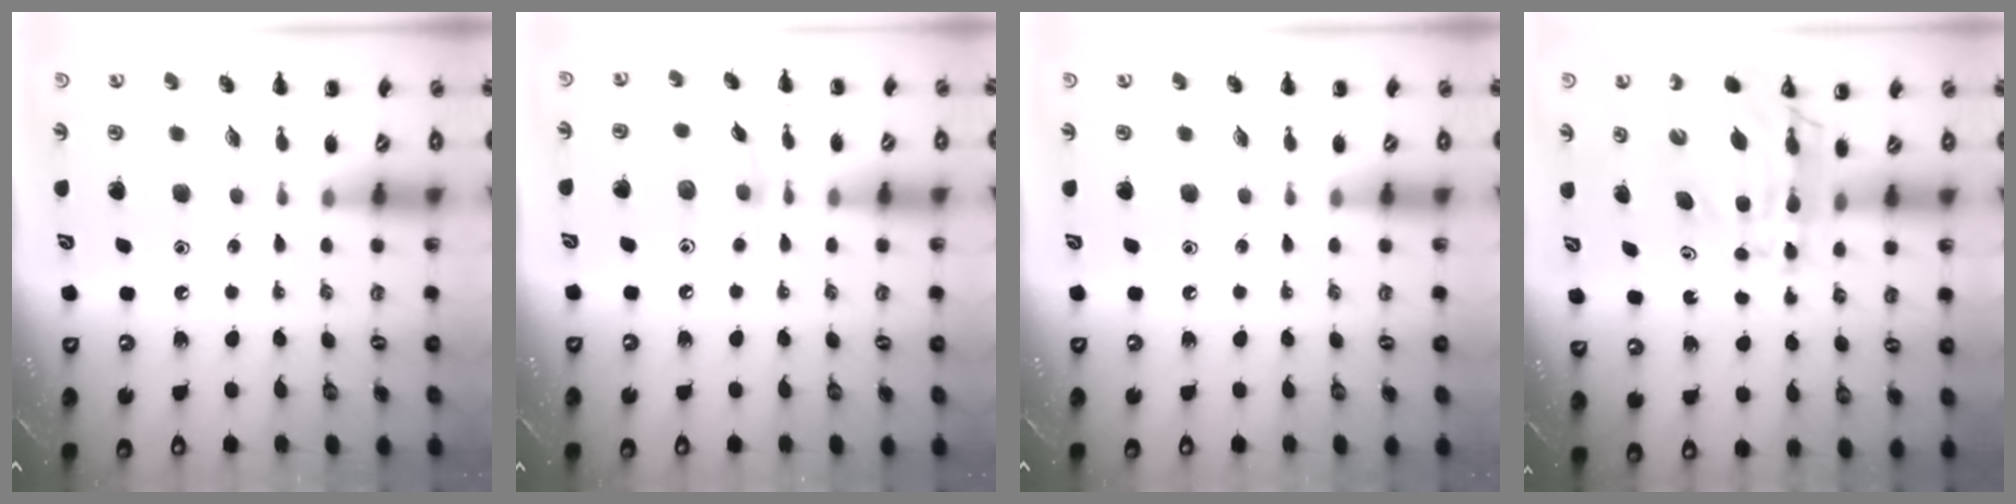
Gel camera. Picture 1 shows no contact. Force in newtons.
{"total": 4.8, "press": 4.6, "slide": 1.4}
{"total": 0.0}
{"total": 12.8, "press": 12.2, "slide": 3.8}